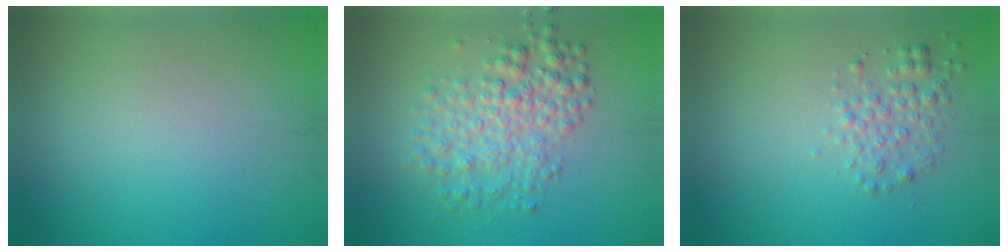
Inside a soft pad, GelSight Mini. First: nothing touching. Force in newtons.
{"total": 4.6, "press": 4.6, "slide": 0.1}
{"total": 2.2, "press": 2.2, "slide": 0.1}